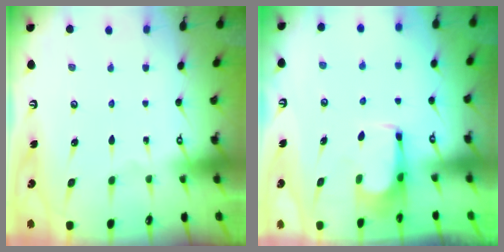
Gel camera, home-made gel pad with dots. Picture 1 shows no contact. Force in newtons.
{"total": 3.6, "press": 3.6, "slide": 0.2}